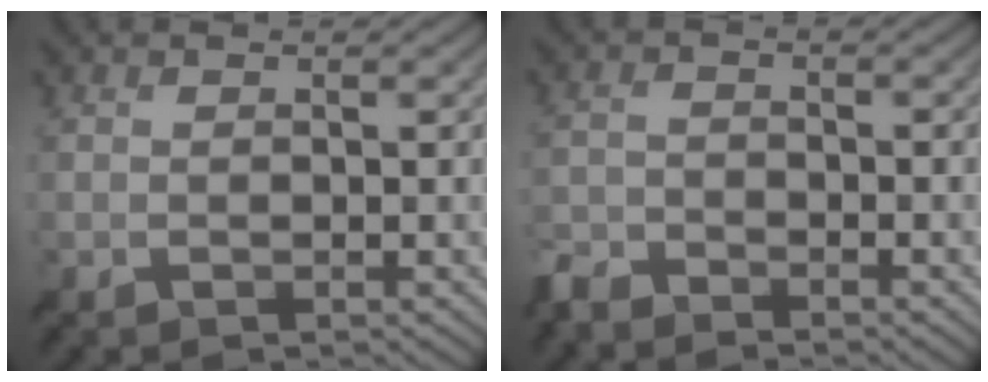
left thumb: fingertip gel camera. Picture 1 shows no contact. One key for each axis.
{"total": 3.3, "fx": -3.2, "fy": 0.6, "fz": 0.6, "tx": -0.016, "ty": -0.009, "tz": -0.077}